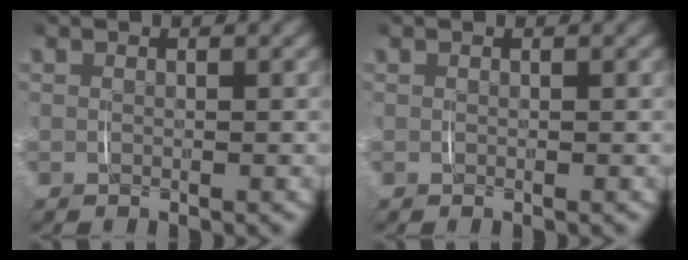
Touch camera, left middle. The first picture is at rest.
{"total": 0.0}